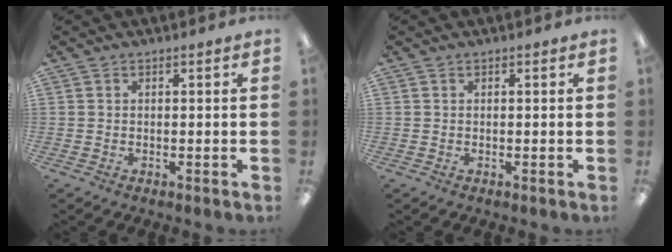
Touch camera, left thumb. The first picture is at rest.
{"total": 0.0}